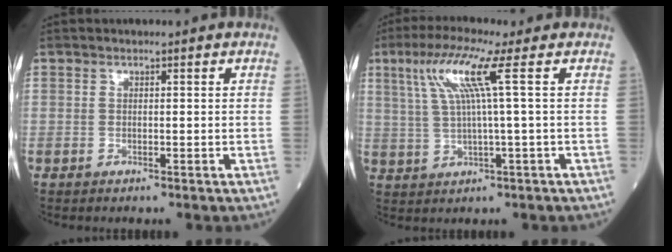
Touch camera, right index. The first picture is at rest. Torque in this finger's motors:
{"motor_torque": [0.66, 0.12, 0.50, 0.14]}